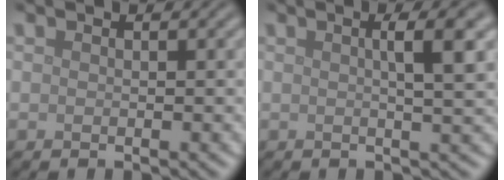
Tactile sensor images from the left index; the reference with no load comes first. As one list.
[{"total": 4.2, "force": [1.0, 0.9, 4.0], "torque": [-0.050, 0.008, 0.011]}]